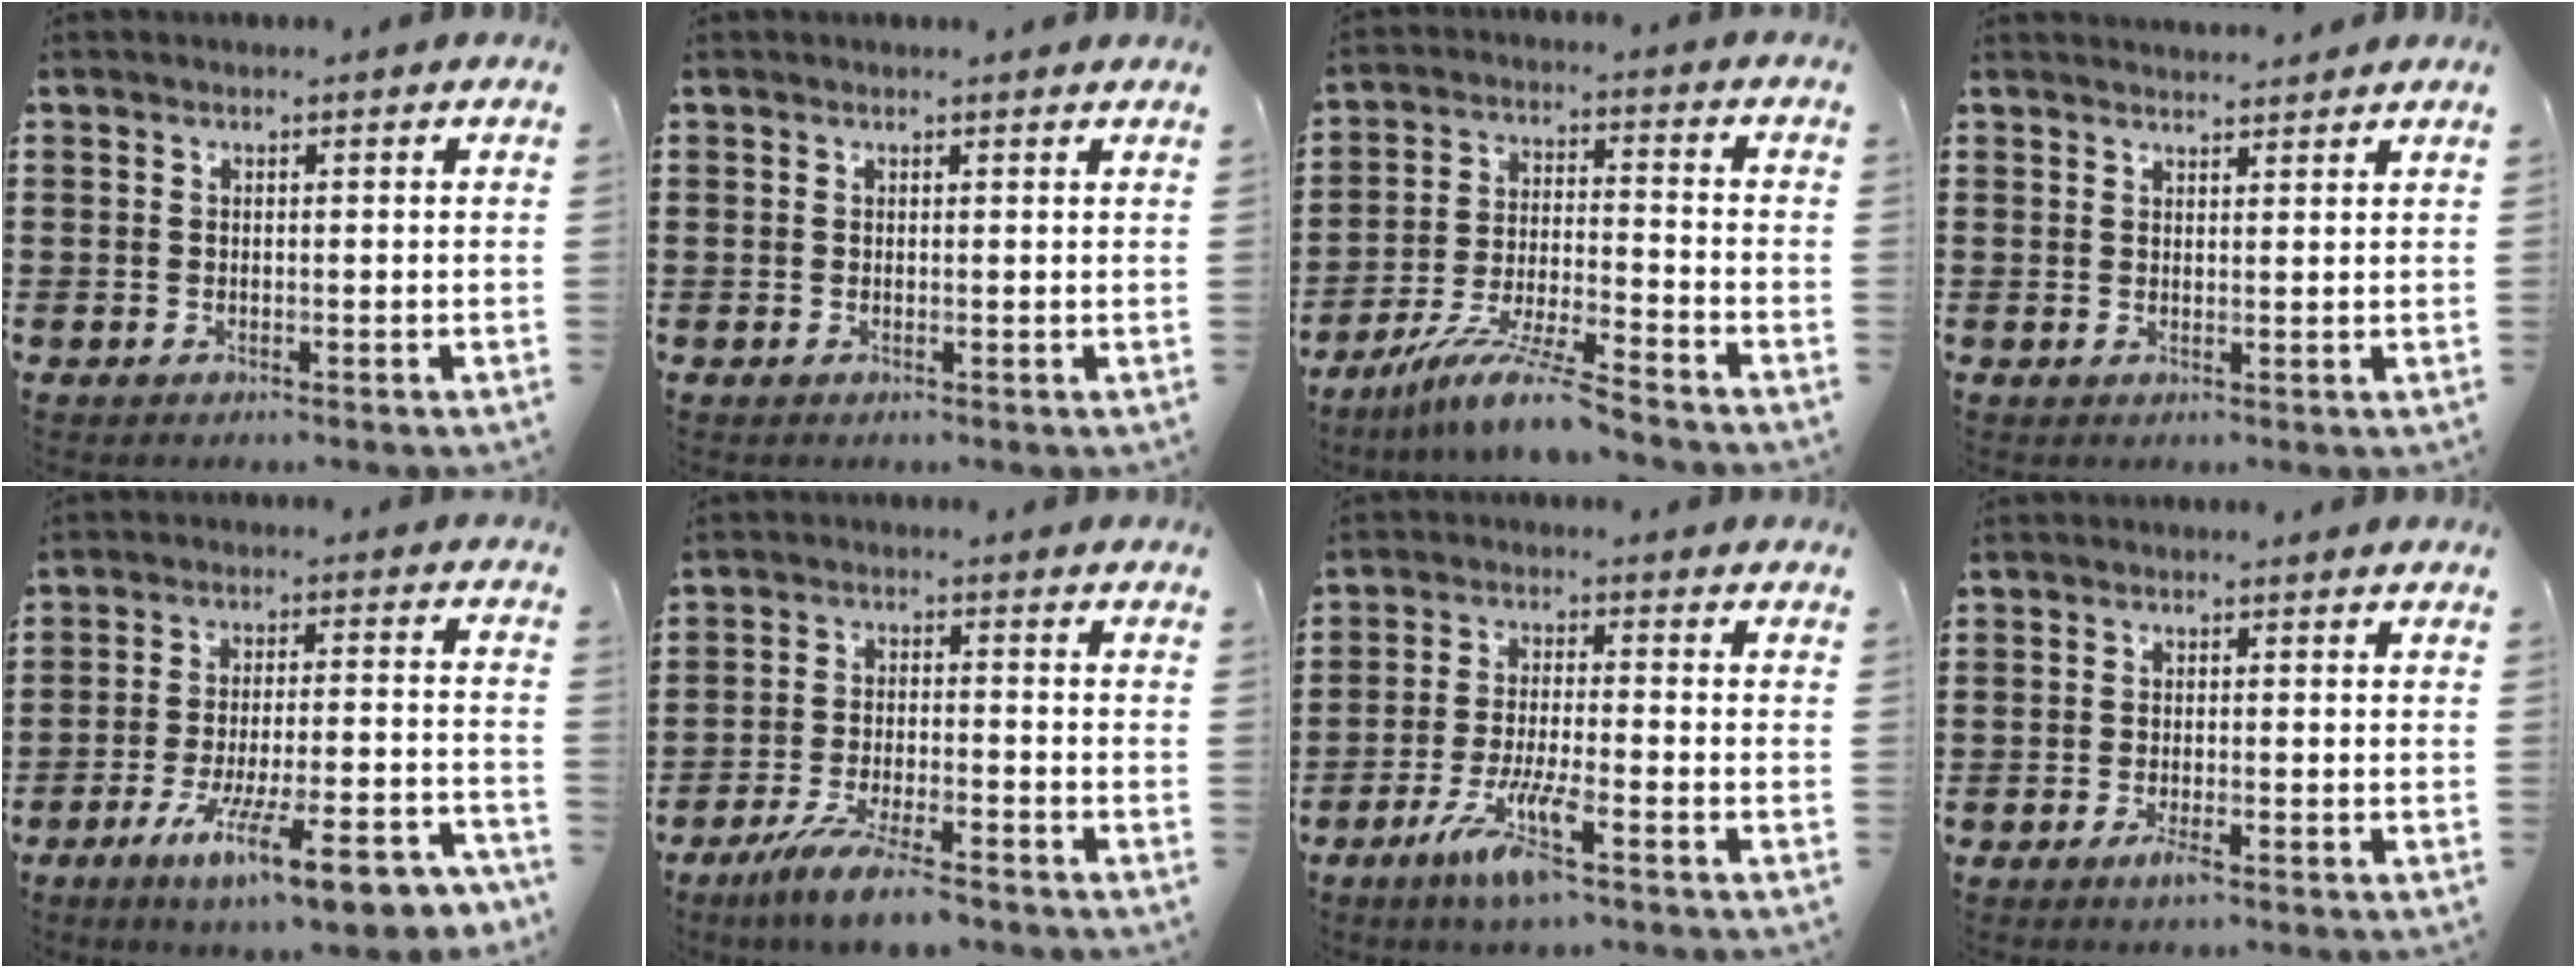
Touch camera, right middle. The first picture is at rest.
{"total": 0.0}
{"total": 9.1, "force": [-7.8, -0.2, 4.8], "torque": [-0.101, -0.007, -0.153]}
{"total": 1.8, "force": [1.8, 0.0, 0.1], "torque": [-0.006, 0.003, 0.035]}
{"total": 12.8, "force": [-8.9, 1.7, 9.1], "torque": [-0.151, 0.017, -0.156]}
{"total": 6.7, "force": [-5.5, 0.5, 3.8], "torque": [-0.085, -0.012, -0.106]}
{"total": 7.6, "force": [-4.6, 1.1, 6.0], "torque": [-0.128, -0.010, -0.086]}
{"total": 2.2, "force": [-1.2, 0.4, 1.7], "torque": [-0.036, -0.005, -0.024]}